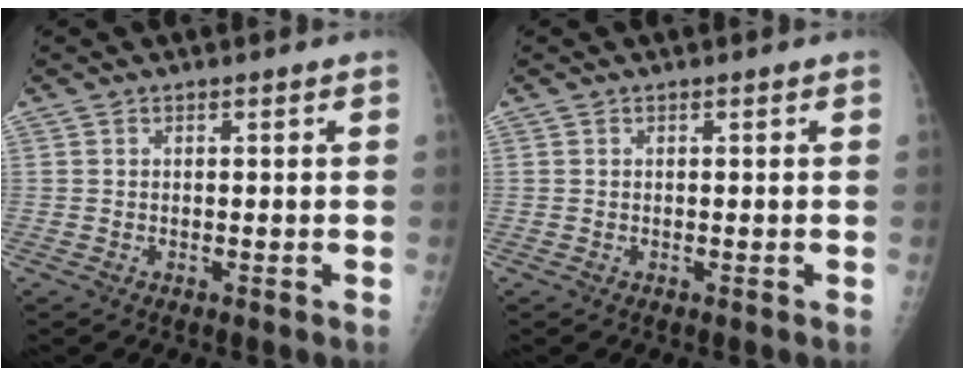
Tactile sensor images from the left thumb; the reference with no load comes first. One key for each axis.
{"total": 0.0}